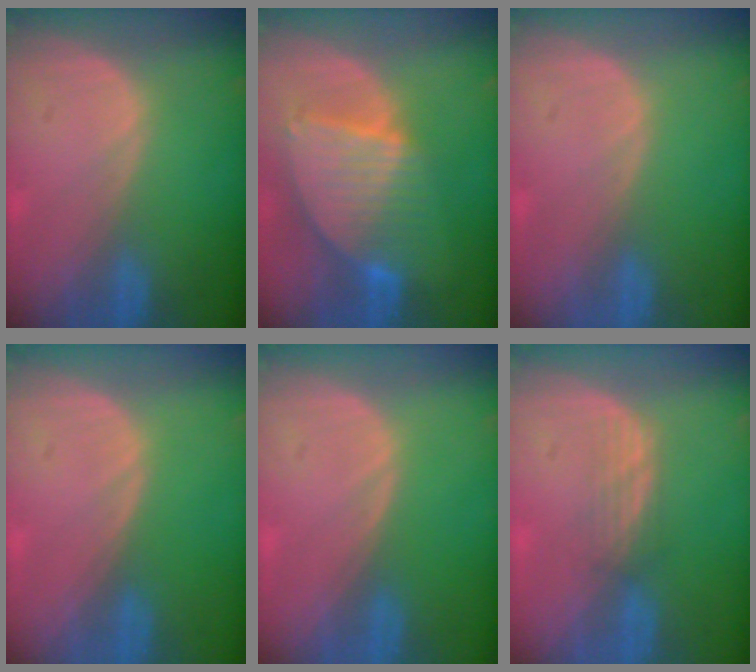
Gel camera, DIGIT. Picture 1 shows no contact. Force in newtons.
{"total": 8.7, "press": 7.5, "slide": 4.4}
{"total": 0.0}
{"total": 0.0}
{"total": 0.0}
{"total": 2.4, "press": 2.3, "slide": 0.6}